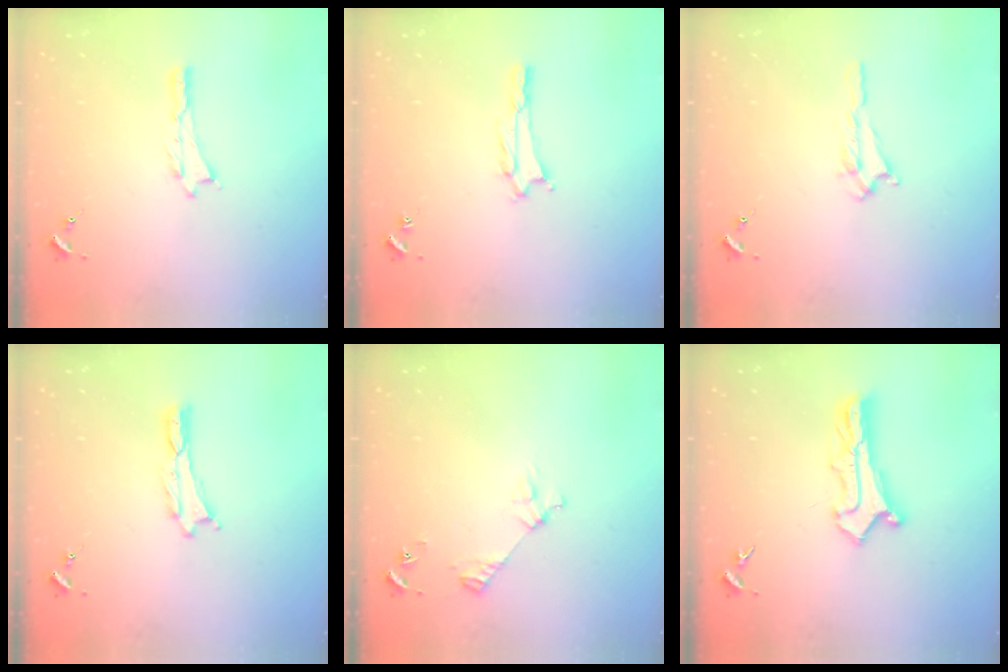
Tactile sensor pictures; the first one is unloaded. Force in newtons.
{"total": 1.5, "press": 1.5, "slide": 0.3}
{"total": 0.7, "press": 0.7, "slide": 0.2}
{"total": 0.0}
{"total": 3.3, "press": 3.3, "slide": 0.3}
{"total": 2.9, "press": 2.9, "slide": 0.3}